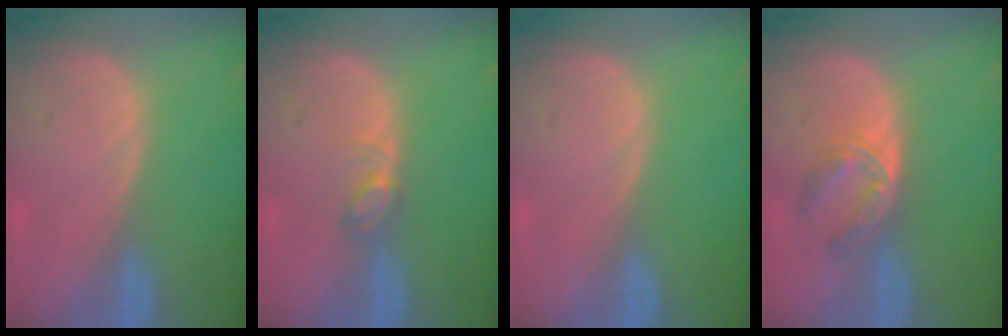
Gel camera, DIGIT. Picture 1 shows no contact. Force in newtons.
{"total": 2.8, "press": 2.8, "slide": 0.4}
{"total": 0.0}
{"total": 6.0, "press": 4.9, "slide": 3.4}